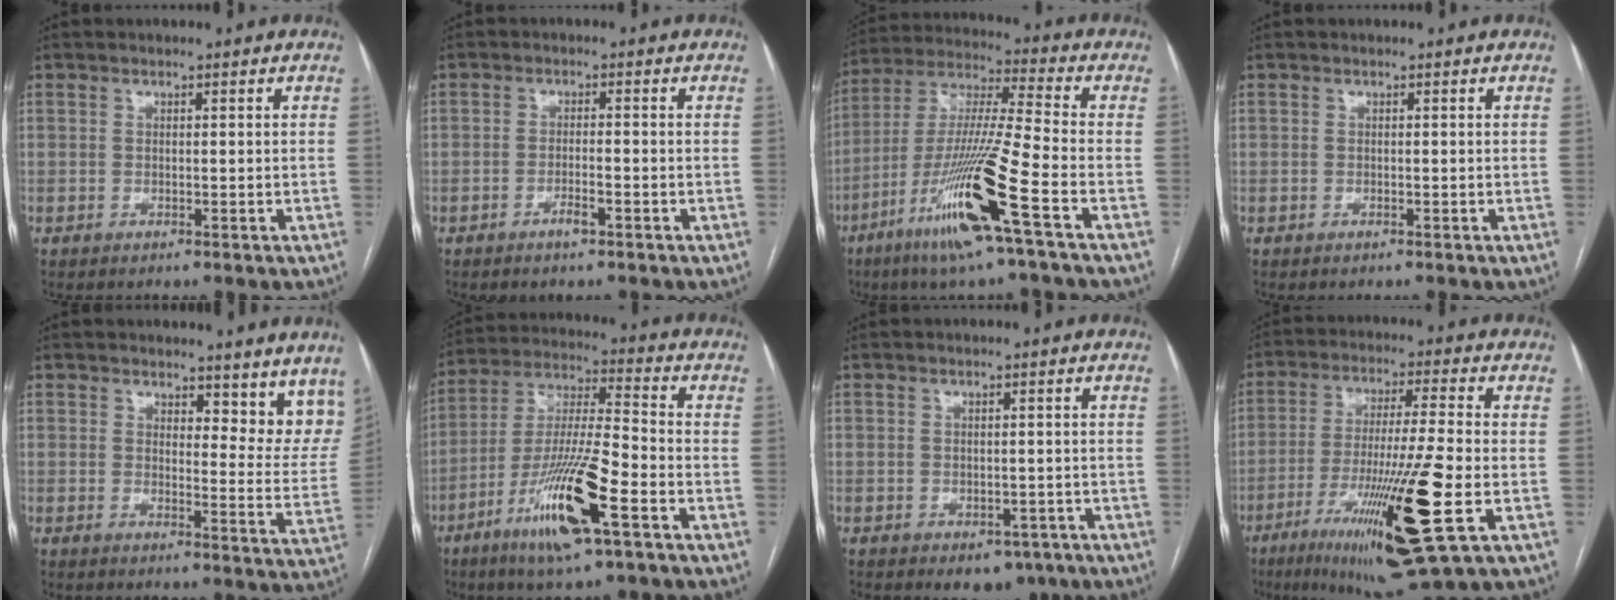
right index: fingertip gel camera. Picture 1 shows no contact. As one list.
[{"total": 2.2, "force": [-1.3, 0.3, 1.8], "torque": [-0.031, 0.000, -0.023]}, {"total": 16.8, "force": [-7.9, -1.0, 14.8], "torque": [-0.307, -0.029, -0.152]}, {"total": 0.0}, {"total": 10.7, "force": [9.3, 3.9, 3.4], "torque": [-0.001, -0.029, 0.088]}, {"total": 15.8, "force": [-7.5, 1.5, 13.8], "torque": [-0.274, -0.019, -0.135]}, {"total": 3.9, "force": [-2.3, 2.8, 1.5], "torque": [-0.003, 0.005, -0.021]}, {"total": 18.6, "force": [-7.0, 0.2, 17.3], "torque": [-0.313, -0.041, -0.117]}]